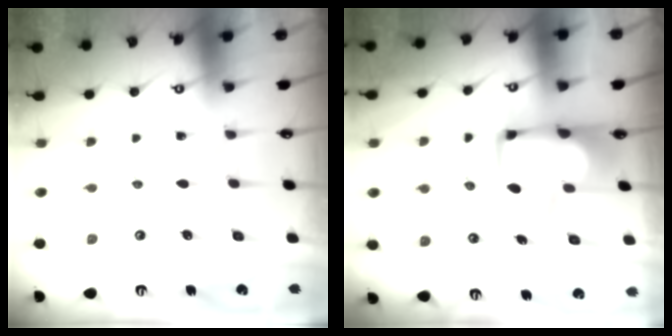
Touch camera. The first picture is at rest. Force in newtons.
{"total": 2.6, "press": 2.3, "slide": 1.2}